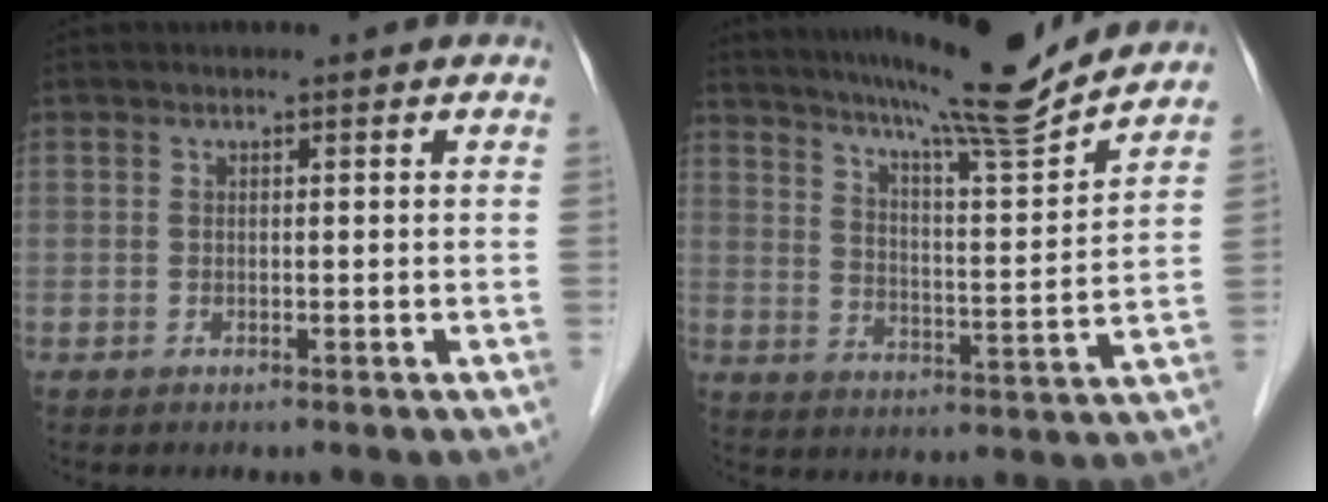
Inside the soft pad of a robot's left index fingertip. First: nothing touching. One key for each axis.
{"total": 15.5, "fx": 14.0, "fy": -0.9, "fz": 6.6, "tx": -0.113, "ty": -0.019, "tz": 0.205}